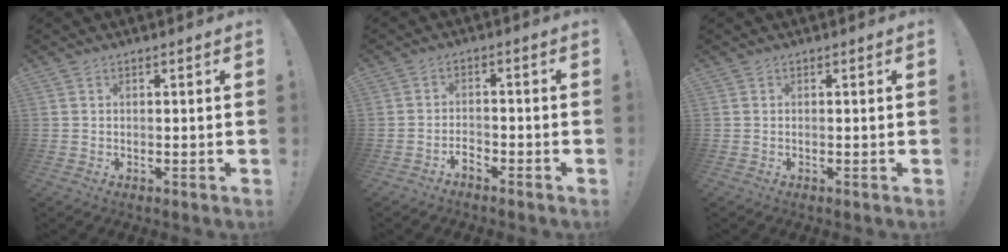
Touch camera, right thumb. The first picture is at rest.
{"total": 2.3, "force": [-2.2, 0.5, 0.5], "torque": [-0.008, 0.001, -0.041]}
{"total": 1.2, "force": [0.3, -0.4, 1.0], "torque": [-0.022, -0.003, 0.004]}